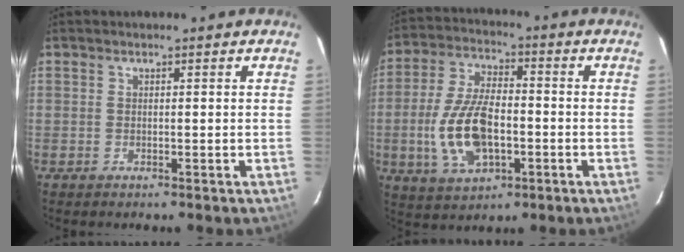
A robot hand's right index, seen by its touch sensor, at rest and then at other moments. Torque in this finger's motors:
{"motor_torque": [1.00, -0.71, 0.28, 0.13]}